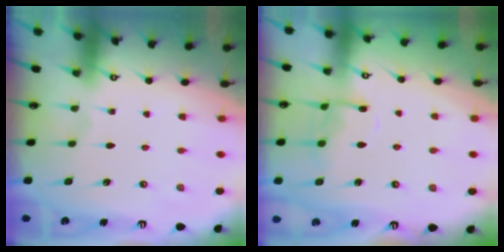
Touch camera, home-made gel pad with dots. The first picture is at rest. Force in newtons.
{"total": 9.5, "press": 9.4, "slide": 1.0}